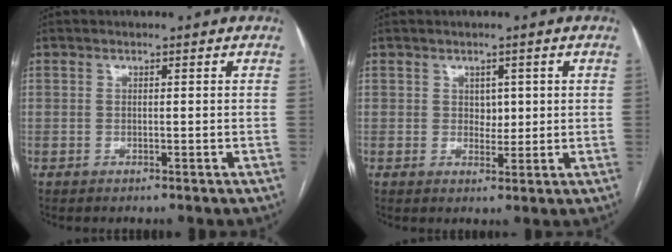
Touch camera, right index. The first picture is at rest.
{"total": 2.3, "force": [0.6, 1.6, 1.5], "torque": [-0.014, -0.001, 0.011]}